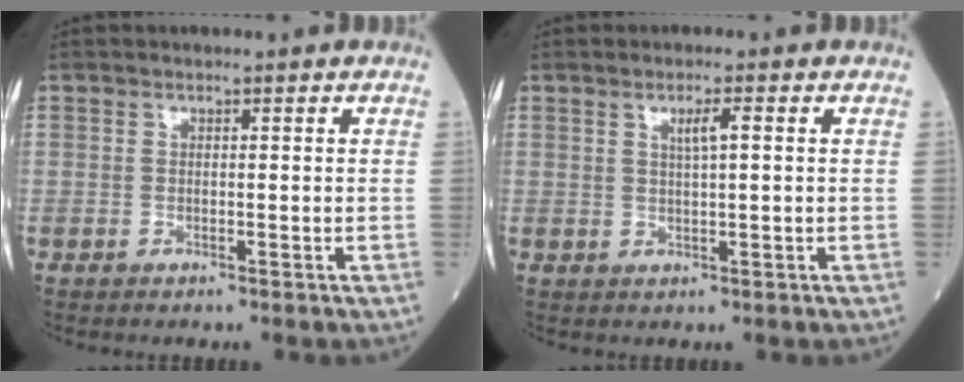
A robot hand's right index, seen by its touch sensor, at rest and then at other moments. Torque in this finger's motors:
{"motor_torque": [0.09, 0.03, -0.03, 0.00]}